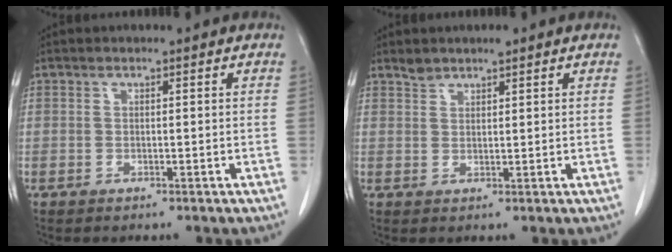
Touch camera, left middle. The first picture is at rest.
{"total": 2.0, "force": [1.8, 0.6, 0.7], "torque": [-0.014, 0.007, 0.032]}